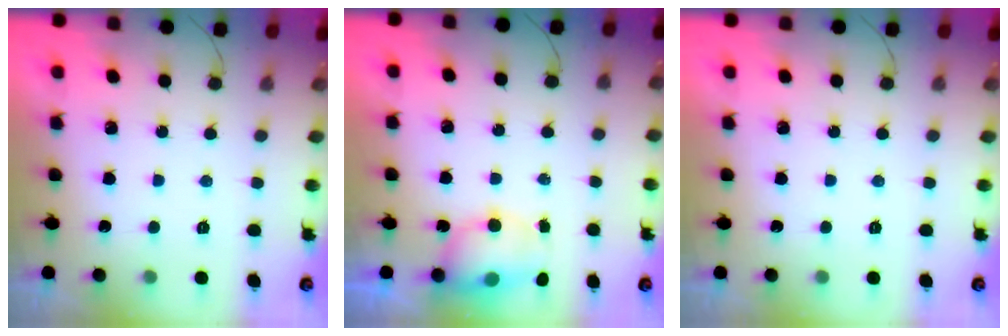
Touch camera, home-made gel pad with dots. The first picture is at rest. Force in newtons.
{"total": 6.9, "press": 6.9, "slide": 0.5}
{"total": 0.0}